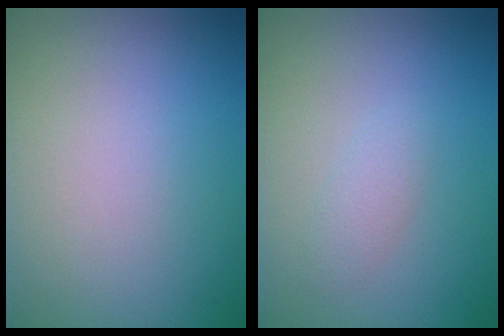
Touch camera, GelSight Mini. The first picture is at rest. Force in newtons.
{"total": 1.2, "press": 1.1, "slide": 0.1}